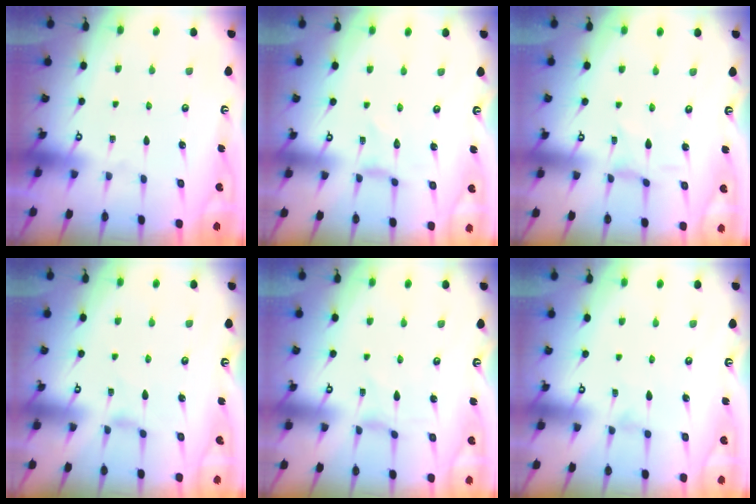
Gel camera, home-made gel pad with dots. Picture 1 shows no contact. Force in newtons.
{"total": 0.0}
{"total": 0.6, "press": 0.6, "slide": 0.1}
{"total": 1.4, "press": 1.3, "slide": 0.4}
{"total": 0.0}
{"total": 0.0}